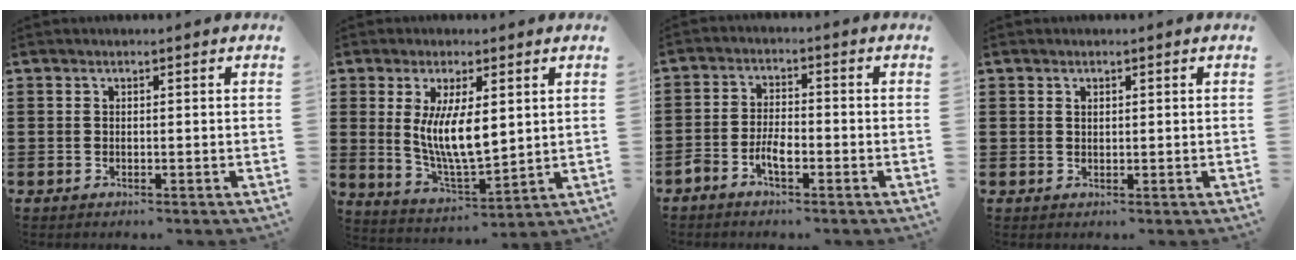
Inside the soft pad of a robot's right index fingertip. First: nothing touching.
{"total": 8.8, "force": [1.4, 3.1, 8.1], "torque": [-0.153, -0.003, 0.025]}
{"total": 3.6, "force": [-2.1, 1.3, 2.6], "torque": [-0.060, 0.002, -0.044]}
{"total": 0.7, "force": [0.4, 0.5, 0.4], "torque": [-0.009, 0.003, 0.008]}